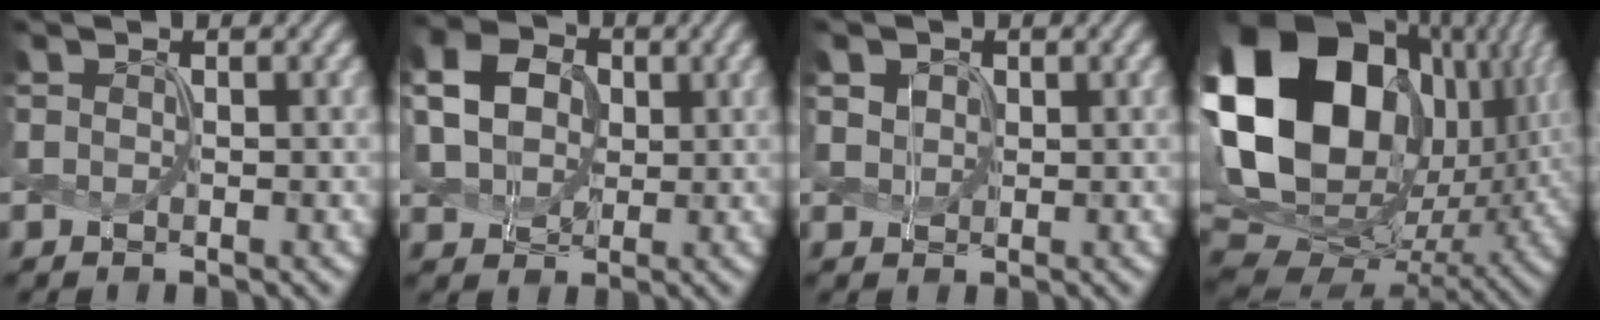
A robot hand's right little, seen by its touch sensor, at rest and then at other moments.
{"total": 3.9, "force": [0.3, 3.4, 1.9], "torque": [-0.079, 0.007, 0.026]}
{"total": 0.7, "force": [0.0, 0.3, -0.6], "torque": [-0.015, -0.003, 0.031]}
{"total": 20.8, "force": [4.3, 15.4, 13.3], "torque": [-0.322, 0.008, 0.126]}